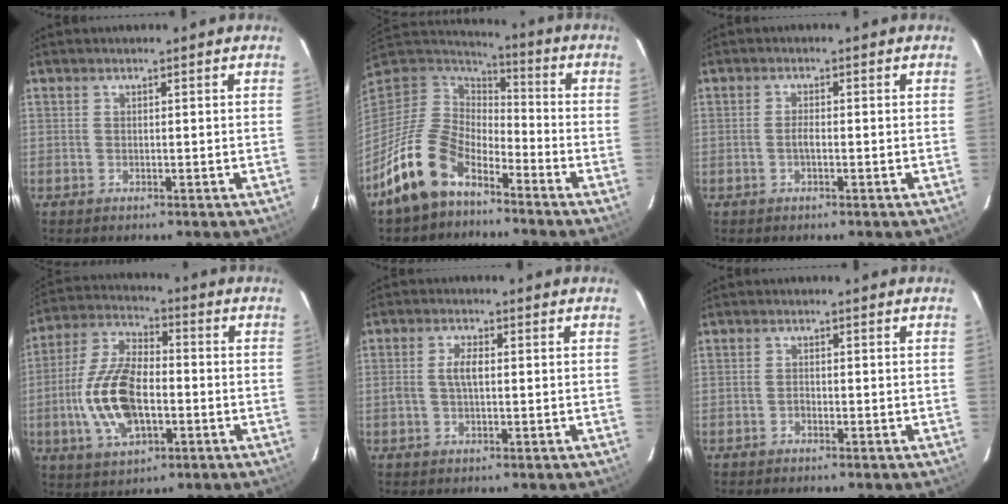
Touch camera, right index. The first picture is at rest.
{"total": 14.9, "force": [-9.5, 8.2, 7.9], "torque": [-0.178, 0.003, -0.178]}
{"total": 1.2, "force": [-0.4, 0.3, 1.1], "torque": [-0.023, 0.002, -0.009]}
{"total": 15.7, "force": [-3.3, 8.1, 13.1], "torque": [-0.276, 0.006, -0.056]}
{"total": 3.3, "force": [0.1, 1.4, 3.0], "torque": [-0.060, 0.005, 0.003]}
{"total": 0.8, "force": [-0.6, 0.4, 0.2], "torque": [-0.003, 0.002, -0.013]}